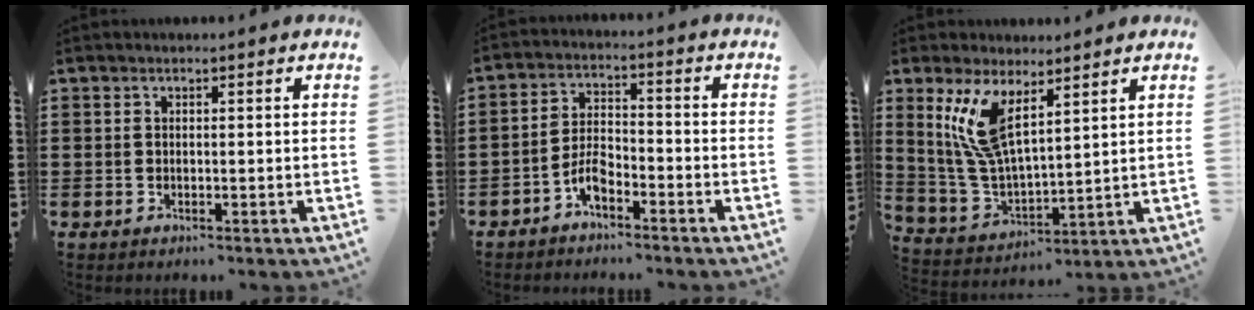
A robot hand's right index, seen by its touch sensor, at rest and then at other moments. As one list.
[{"total": 4.6, "force": [-3.0, 1.8, 2.9], "torque": [-0.074, 0.001, -0.062]}, {"total": 10.0, "force": [4.9, 4.0, 7.7], "torque": [-0.184, -0.013, 0.087]}]